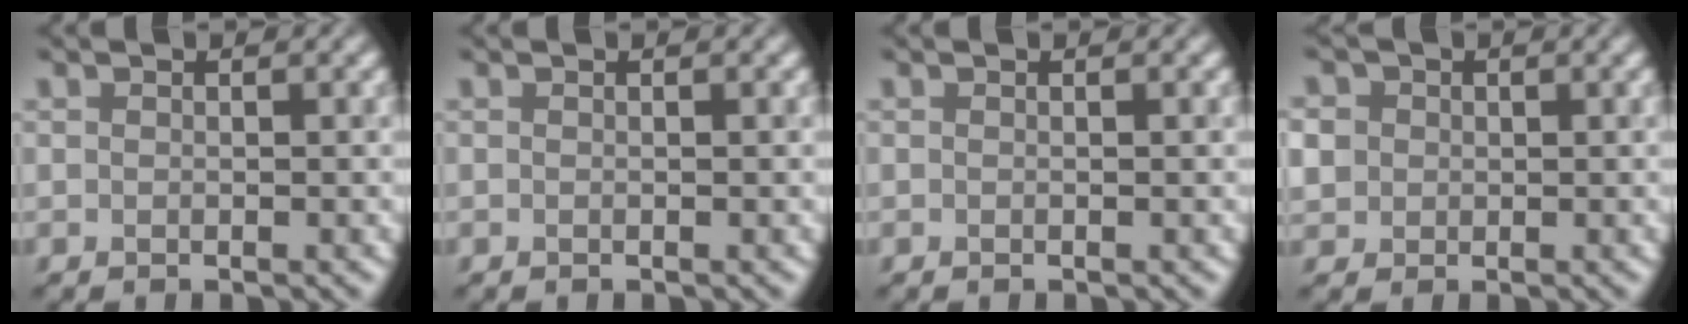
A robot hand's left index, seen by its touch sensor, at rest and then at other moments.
{"total": 0.0}
{"total": 0.0}
{"total": 4.7, "force": [0.6, 4.3, 1.6], "torque": [-0.044, 0.030, -0.009]}